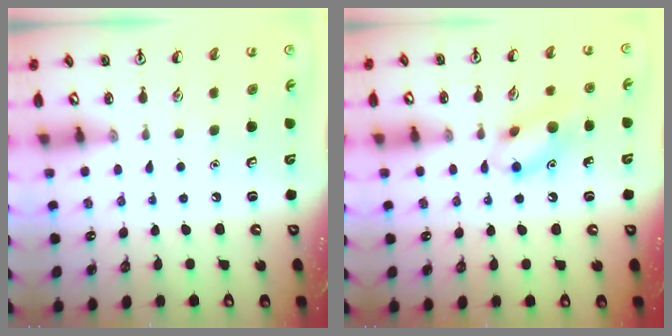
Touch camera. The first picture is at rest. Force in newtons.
{"total": 11.2, "press": 11.2, "slide": 1.2}